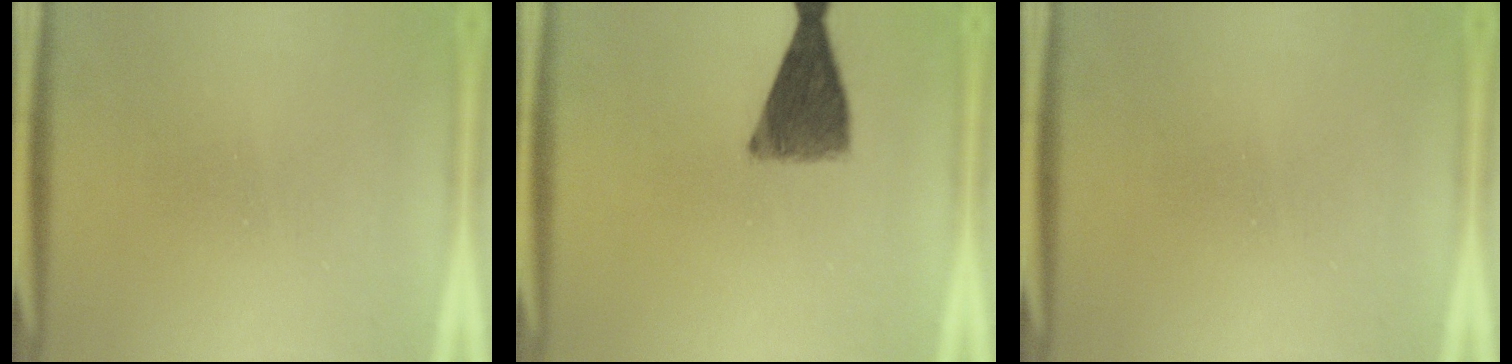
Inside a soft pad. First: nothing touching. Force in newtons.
{"total": 8.5}
{"total": 0.0}